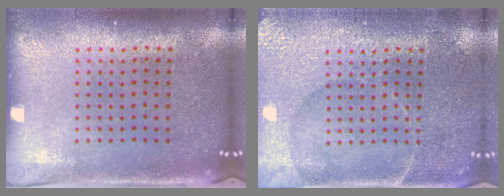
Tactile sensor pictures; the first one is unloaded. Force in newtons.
{"total": 4.3, "press": 4.3, "slide": 0.6}